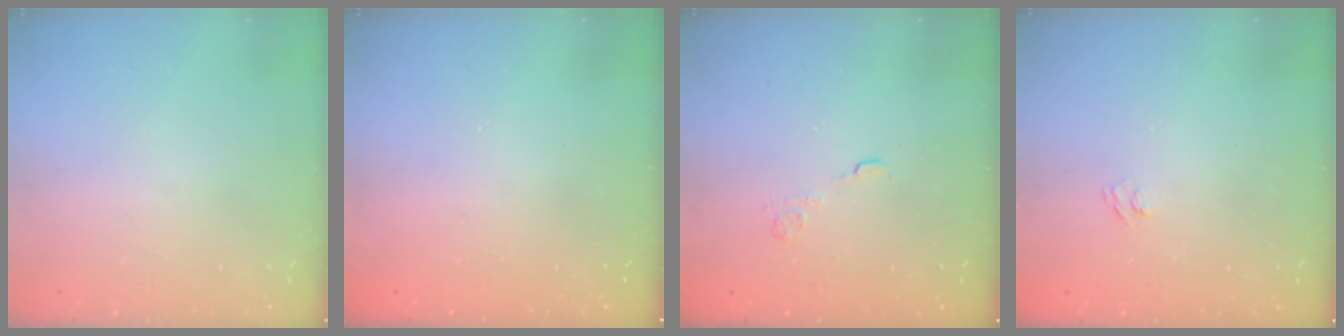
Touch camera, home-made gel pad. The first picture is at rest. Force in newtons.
{"total": 2.3, "press": 2.2, "slide": 0.8}
{"total": 2.7, "press": 2.3, "slide": 1.4}
{"total": 2.7, "press": 2.5, "slide": 0.9}